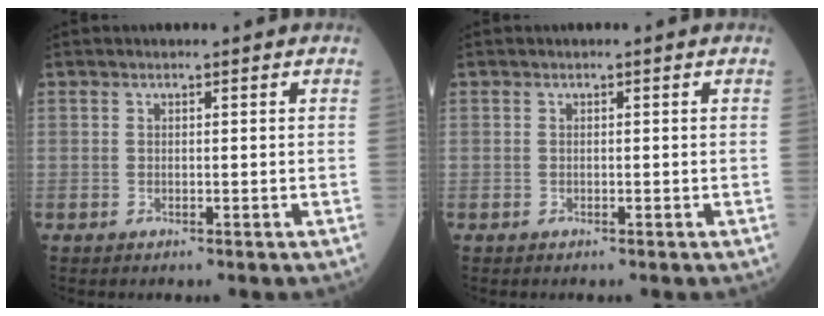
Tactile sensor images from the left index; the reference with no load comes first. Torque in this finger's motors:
{"motor_torque": [0.02, -0.02, 0.01, 0.00]}